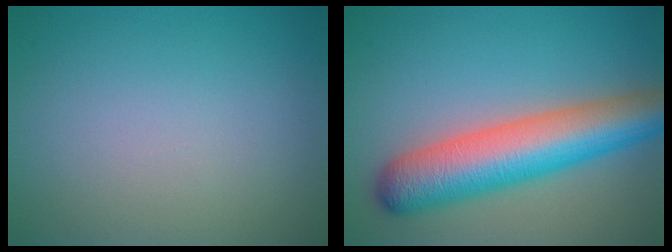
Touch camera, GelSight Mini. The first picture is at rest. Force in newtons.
{"total": 9.0, "press": 8.9, "slide": 0.3}